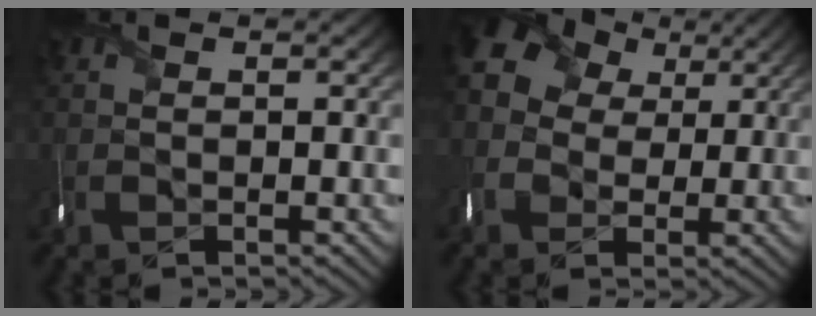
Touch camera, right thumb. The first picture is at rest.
{"total": 10.2, "force": [2.1, 8.8, 4.9], "torque": [-0.148, 0.014, 0.016]}